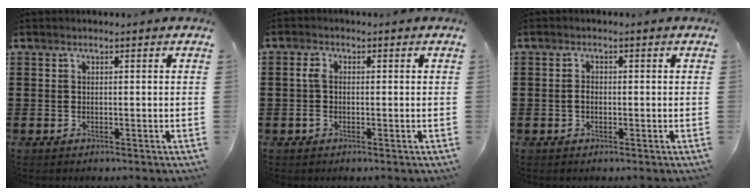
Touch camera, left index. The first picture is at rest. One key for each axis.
{"total": 2.2, "fx": -0.4, "fy": 1.1, "fz": 1.8, "tx": -0.051, "ty": -0.003, "tz": -0.013}
{"total": 1.5, "fx": -0.3, "fy": 0.8, "fz": 1.2, "tx": -0.025, "ty": 0.002, "tz": -0.007}